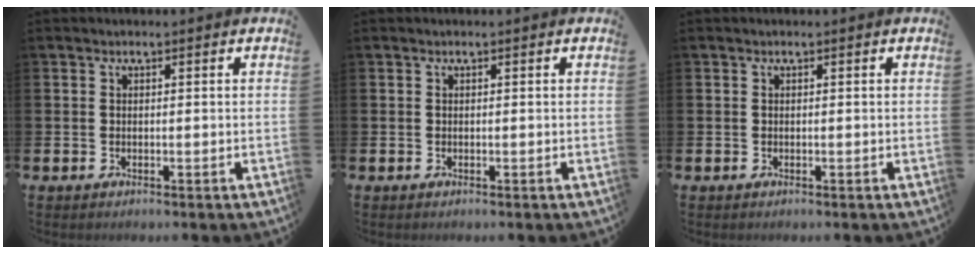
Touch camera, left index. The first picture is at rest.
{"total": 0.0}
{"total": 0.0}